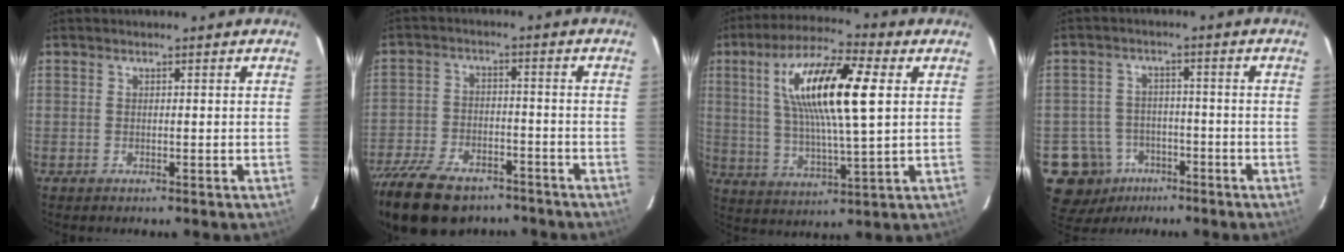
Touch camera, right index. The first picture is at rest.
{"total": 20.3, "force": [-15.0, 9.8, 9.4], "torque": [-0.227, -0.016, -0.245]}
{"total": 17.5, "force": [4.6, 4.1, 16.4], "torque": [-0.305, 0.015, 0.080]}
{"total": 10.0, "force": [-5.0, 8.5, 1.5], "torque": [-0.061, 0.028, -0.070]}